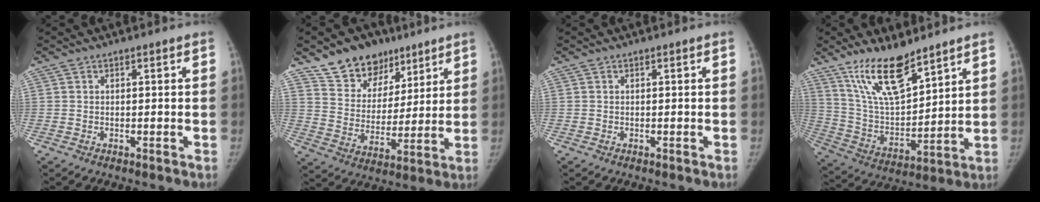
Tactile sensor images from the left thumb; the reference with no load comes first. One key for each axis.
{"total": 13.9, "fx": 9.8, "fy": 9.0, "fz": 4.0, "tx": -0.019, "ty": -0.055, "tz": 0.176}
{"total": 0.0}
{"total": 15.8, "fx": 11.4, "fy": 5.2, "fz": 9.8, "tx": -0.149, "ty": -0.068, "tz": 0.226}